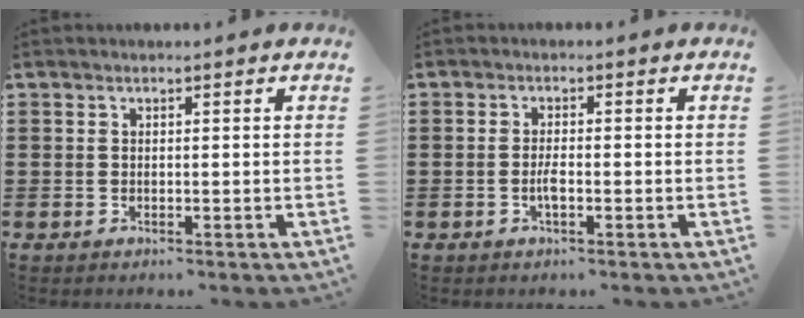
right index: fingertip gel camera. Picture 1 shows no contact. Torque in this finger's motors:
{"motor_torque": [2.14, 0.00, 0.10, 0.03]}